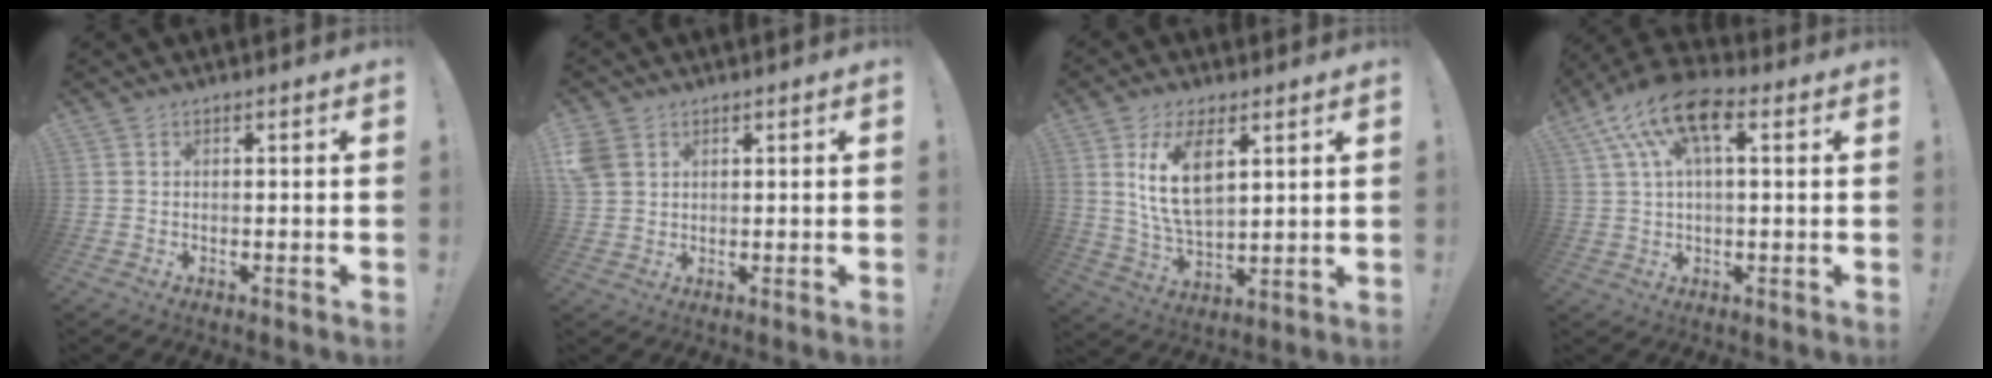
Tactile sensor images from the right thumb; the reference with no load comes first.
{"total": 5.2, "force": [2.4, 3.9, 2.4], "torque": [-0.058, 0.001, 0.051]}
{"total": 12.5, "force": [4.8, 6.1, 9.7], "torque": [-0.195, -0.017, 0.083]}
{"total": 13.0, "force": [5.1, 6.1, 10.2], "torque": [-0.201, -0.003, 0.090]}